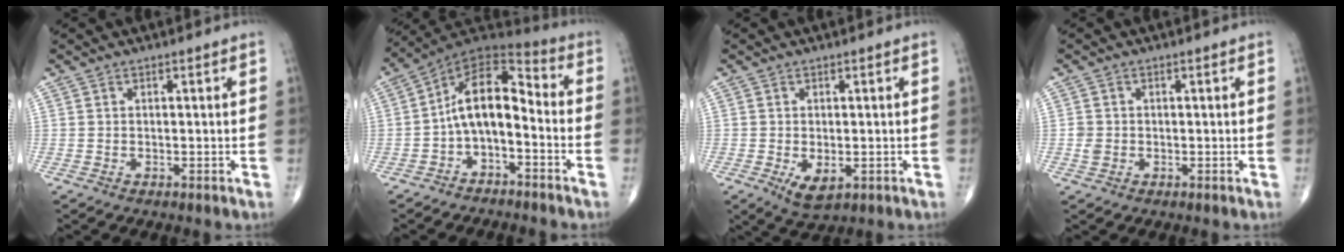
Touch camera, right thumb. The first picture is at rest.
{"total": 12.0, "force": [-2.7, 6.3, 9.8], "torque": [-0.150, 0.076, -0.058]}
{"total": 4.6, "force": [-1.2, 2.5, 3.7], "torque": [-0.060, -0.011, -0.011]}
{"total": 1.8, "force": [-0.3, 1.6, 0.8], "torque": [-0.011, 0.003, -0.005]}